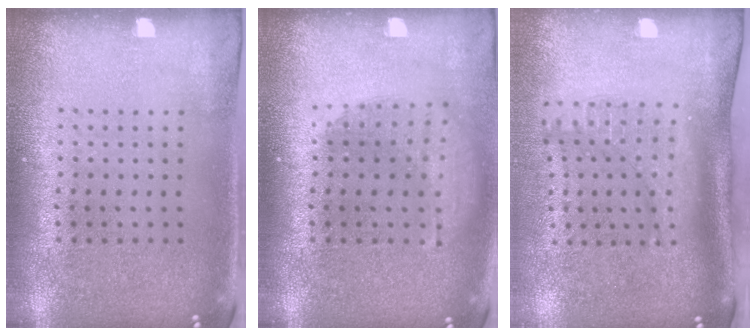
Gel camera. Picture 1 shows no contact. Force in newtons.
{"total": 1.6, "press": 1.2, "slide": 1.0}
{"total": 2.1, "press": 1.4, "slide": 1.6}